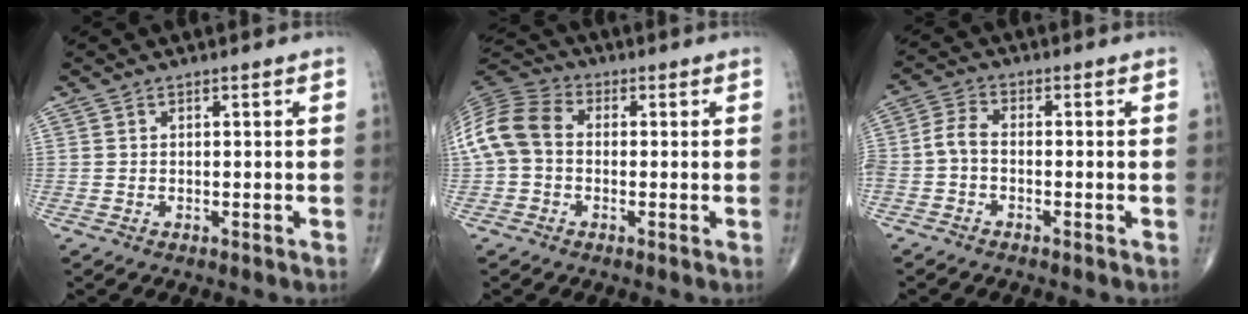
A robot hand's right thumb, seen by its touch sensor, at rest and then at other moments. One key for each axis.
{"total": 10.8, "fx": -0.3, "fy": 8.1, "fz": 7.2, "tx": -0.149, "ty": 0.031, "tz": -0.017}
{"total": 4.4, "fx": -1.4, "fy": 2.2, "fz": 3.5, "tx": -0.082, "ty": 0.018, "tz": -0.040}